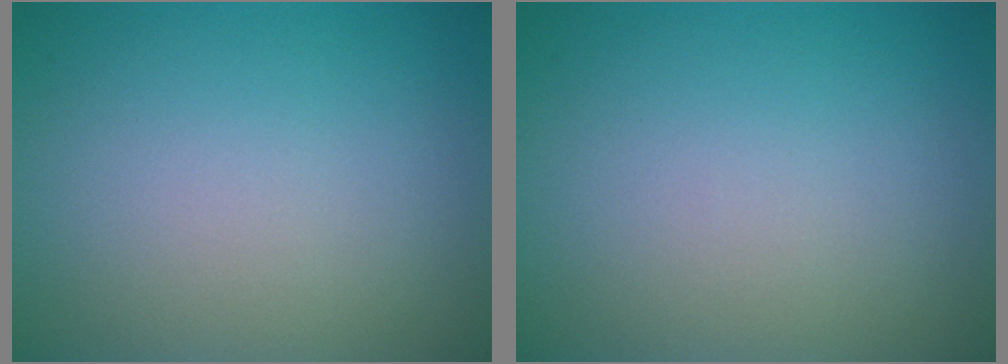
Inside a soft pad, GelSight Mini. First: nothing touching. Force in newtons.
{"total": 0.0}